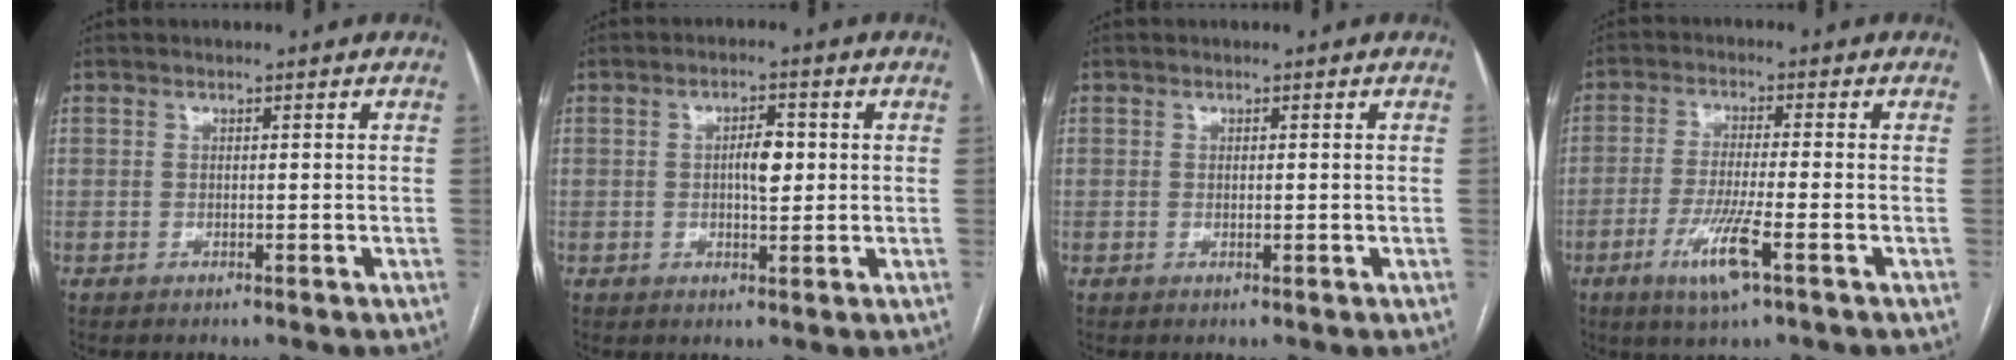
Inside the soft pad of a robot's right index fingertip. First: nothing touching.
{"total": 4.0, "force": [0.4, 1.4, 3.7], "torque": [-0.063, 0.005, 0.008]}
{"total": 0.6, "force": [0.0, 0.2, 0.6], "torque": [-0.010, -0.001, 0.004]}
{"total": 7.6, "force": [-3.5, 0.1, 6.8], "torque": [-0.132, -0.018, -0.063]}